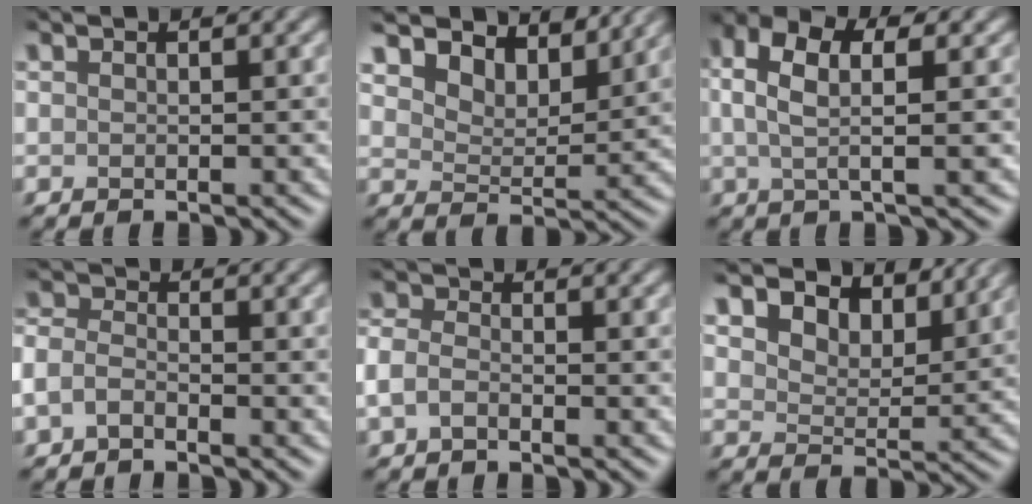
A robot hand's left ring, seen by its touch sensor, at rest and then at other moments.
{"total": 5.9, "force": [4.9, 2.5, 2.1], "torque": [-0.045, -0.014, 0.083]}
{"total": 5.5, "force": [1.4, 2.3, 4.8], "torque": [-0.085, 0.013, 0.012]}
{"total": 1.9, "force": [-1.3, 1.1, 1.0], "torque": [-0.021, 0.005, -0.036]}
{"total": 2.0, "force": [-1.0, 1.2, 1.2], "torque": [-0.026, 0.004, -0.028]}
{"total": 6.9, "force": [5.1, 3.4, 3.3], "torque": [-0.060, -0.004, 0.074]}